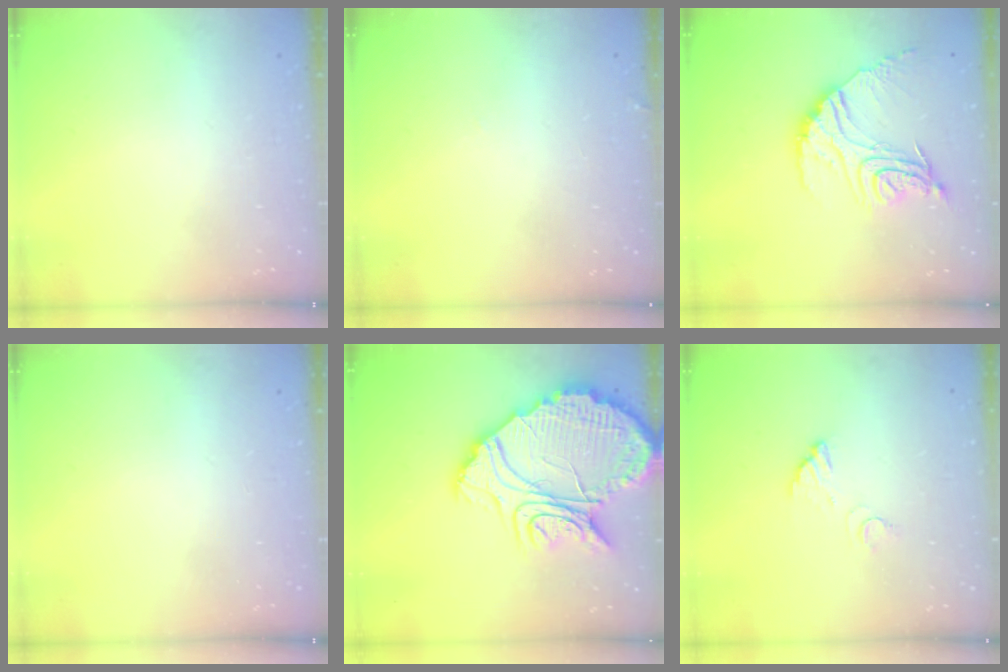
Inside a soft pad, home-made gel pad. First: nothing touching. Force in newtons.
{"total": 5.0, "press": 5.0, "slide": 0.2}
{"total": 17.3, "press": 17.2, "slide": 1.5}
{"total": 0.0}
{"total": 22.8, "press": 22.7, "slide": 2.3}
{"total": 3.9, "press": 3.9, "slide": 0.2}